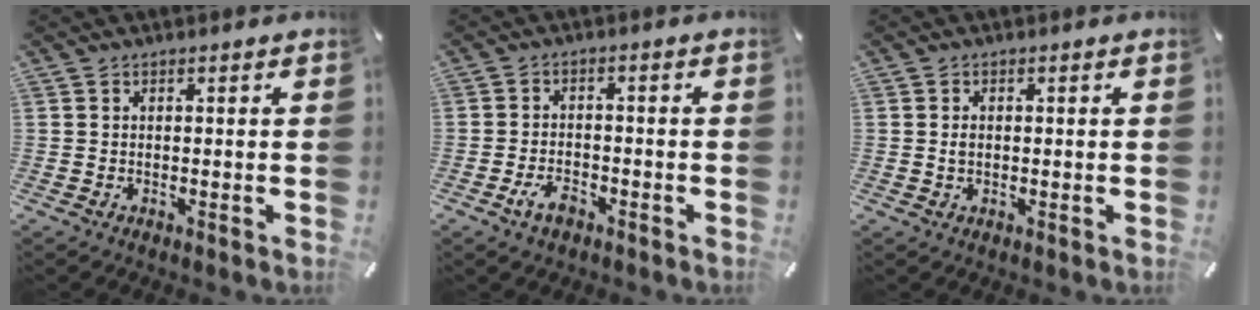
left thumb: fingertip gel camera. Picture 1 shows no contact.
{"total": 4.7, "force": [-2.8, 2.6, 2.7], "torque": [-0.062, 0.011, -0.055]}
{"total": 1.4, "force": [0.1, 0.8, 1.1], "torque": [-0.023, 0.005, 0.000]}